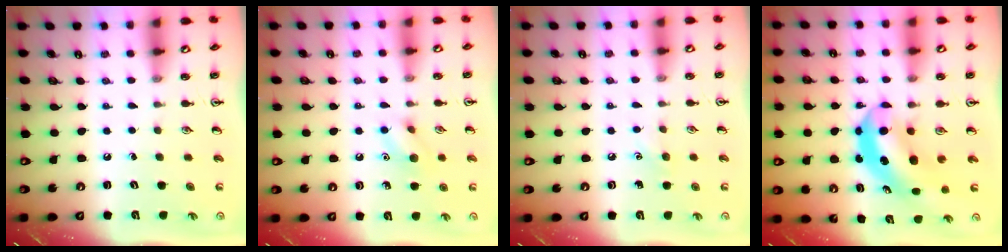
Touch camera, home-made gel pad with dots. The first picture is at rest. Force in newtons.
{"total": 7.5, "press": 7.4, "slide": 0.6}
{"total": 5.0, "press": 4.7, "slide": 1.7}
{"total": 6.5, "press": 6.2, "slide": 1.9}